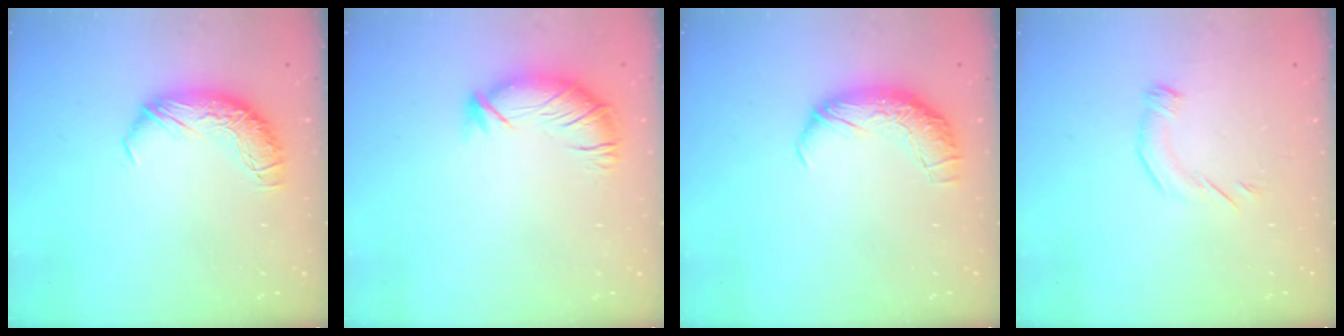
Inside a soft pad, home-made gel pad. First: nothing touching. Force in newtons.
{"total": 2.8, "press": 2.0, "slide": 2.0}
{"total": 2.3, "press": 1.0, "slide": 2.1}
{"total": 3.6, "press": 3.5, "slide": 1.0}